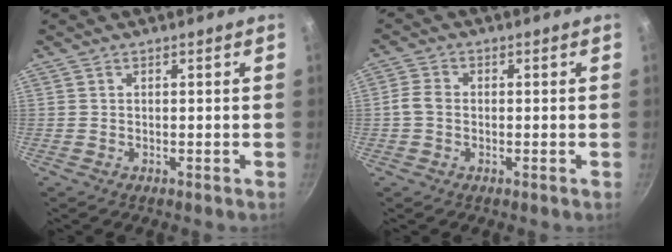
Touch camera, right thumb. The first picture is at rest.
{"total": 3.2, "force": [-0.5, 2.4, 1.9], "torque": [-0.040, 0.013, -0.016]}